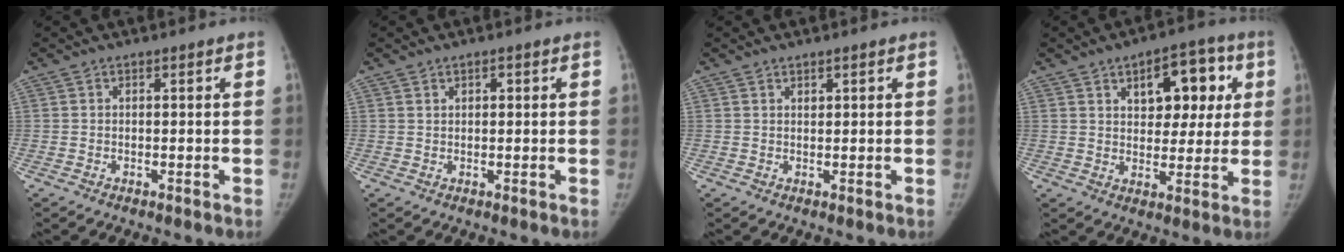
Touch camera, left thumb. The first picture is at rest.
{"total": 1.2, "force": [0.6, 0.7, 0.7], "torque": [-0.006, -0.001, 0.009]}
{"total": 0.8, "force": [0.7, 0.3, 0.4], "torque": [-0.001, -0.004, 0.012]}
{"total": 7.8, "force": [2.4, 4.1, 6.2], "torque": [-0.046, 0.006, 0.027]}